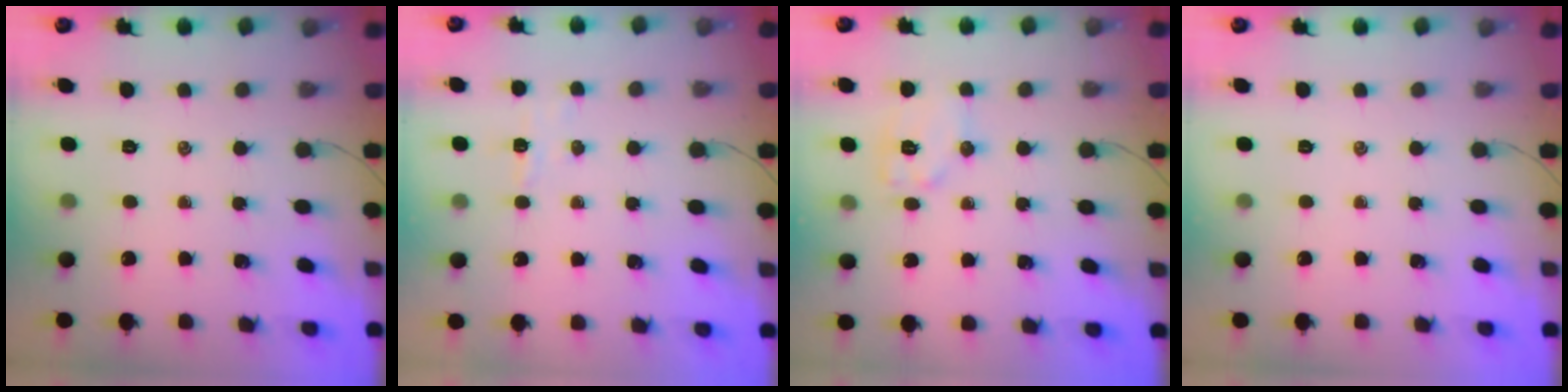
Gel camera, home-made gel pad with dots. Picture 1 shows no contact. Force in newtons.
{"total": 2.6, "press": 2.5, "slide": 0.9}
{"total": 8.0, "press": 8.0, "slide": 0.3}
{"total": 0.0}